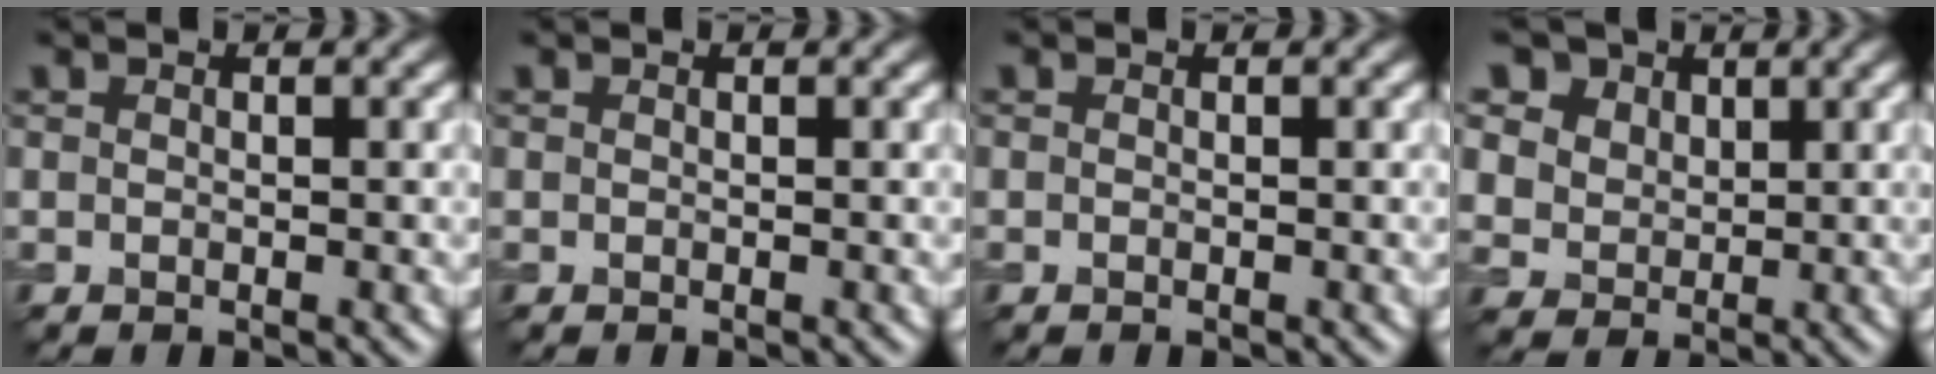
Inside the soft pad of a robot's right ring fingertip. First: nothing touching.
{"total": 0.0}
{"total": 0.0}
{"total": 10.7, "force": [6.3, 7.6, 4.2], "torque": [-0.121, 0.021, 0.101]}